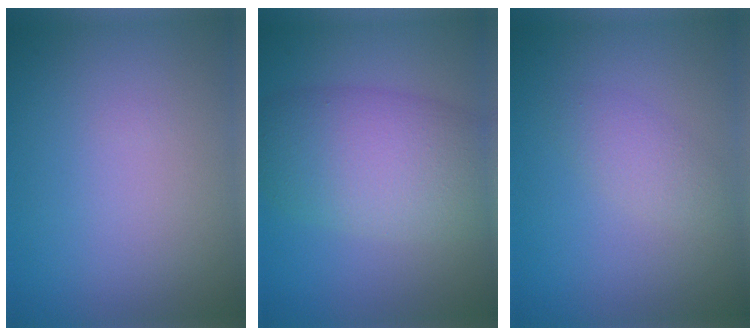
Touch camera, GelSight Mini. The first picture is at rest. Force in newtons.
{"total": 8.0, "press": 8.0, "slide": 0.6}
{"total": 1.9, "press": 1.9, "slide": 0.1}